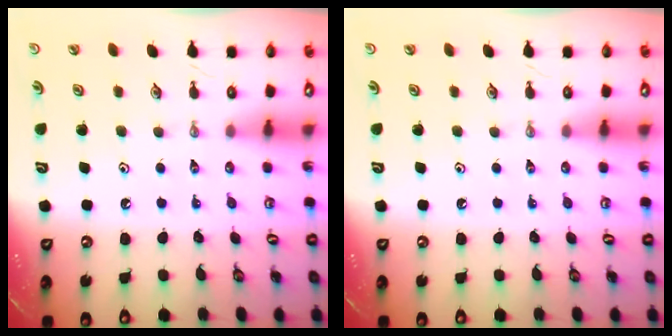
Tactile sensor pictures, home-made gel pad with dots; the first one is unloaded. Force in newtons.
{"total": 0.0}